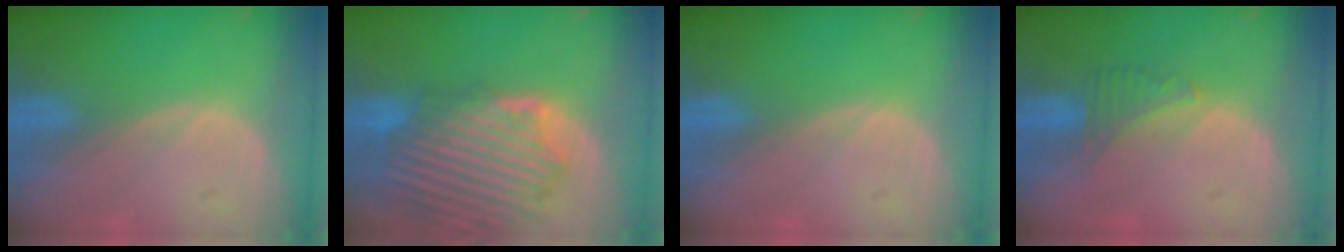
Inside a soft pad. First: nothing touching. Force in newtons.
{"total": 12.9, "press": 11.5, "slide": 6.0}
{"total": 0.0}
{"total": 2.9, "press": 2.9, "slide": 0.6}